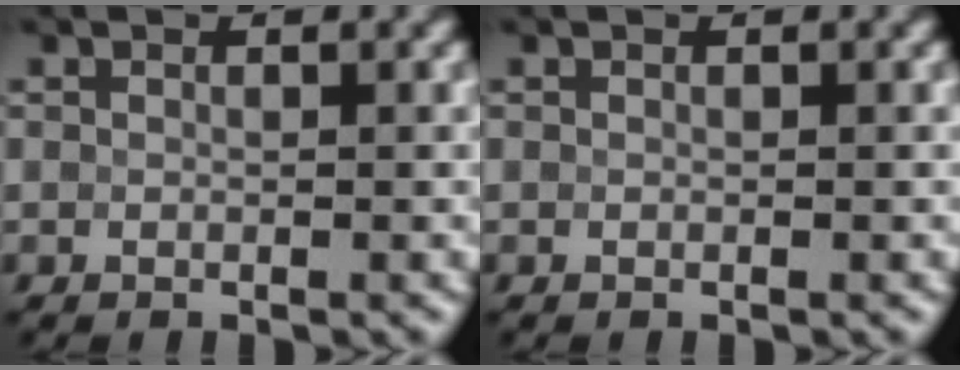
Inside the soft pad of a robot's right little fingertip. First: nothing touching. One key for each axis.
{"total": 0.0}